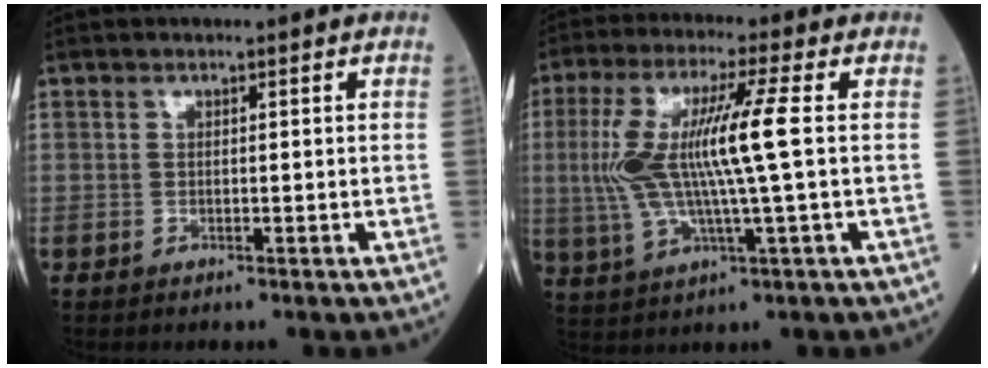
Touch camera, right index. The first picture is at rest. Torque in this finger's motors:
{"motor_torque": [1.96, 0.17, 0.66, 0.21]}